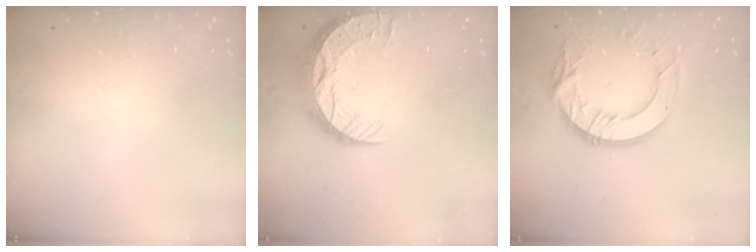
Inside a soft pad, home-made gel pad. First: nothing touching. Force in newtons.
{"total": 13.3, "press": 13.3, "slide": 0.9}
{"total": 14.5, "press": 14.5, "slide": 1.3}